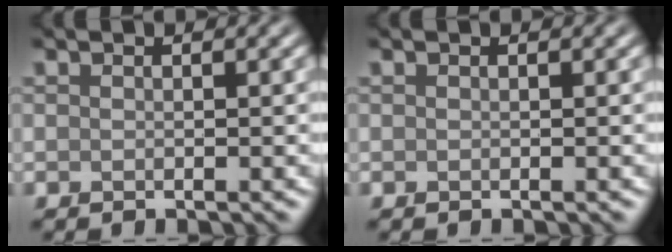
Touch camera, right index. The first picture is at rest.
{"total": 0.0}